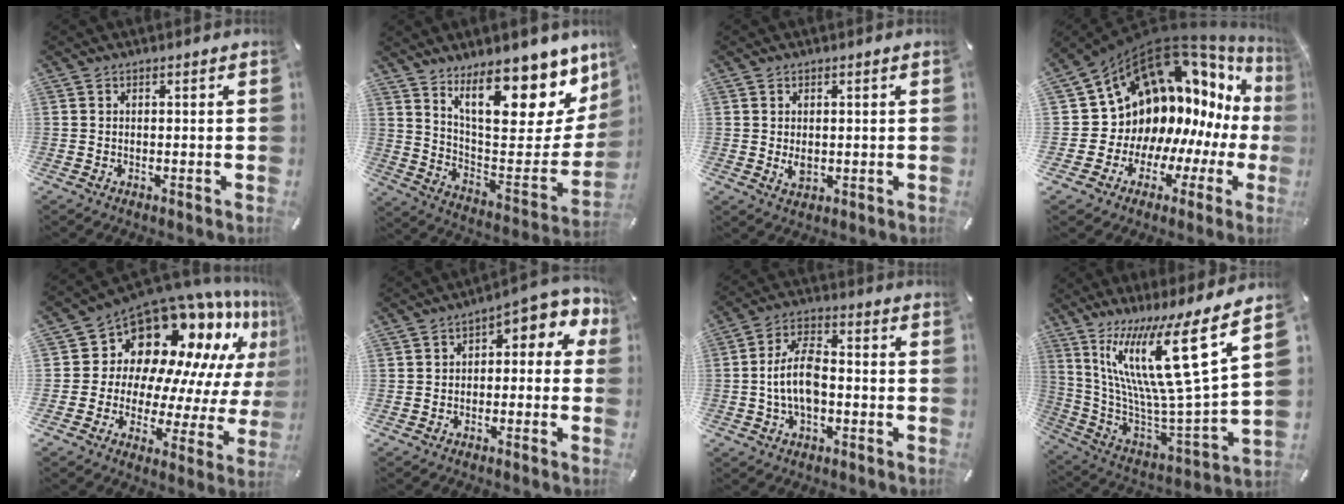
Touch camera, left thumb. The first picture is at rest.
{"total": 21.8, "force": [15.2, 8.4, 13.2], "torque": [-0.165, -0.123, 0.253]}
{"total": 2.6, "force": [0.2, 1.8, 1.9], "torque": [-0.034, -0.003, 0.001]}
{"total": 16.0, "force": [7.8, 11.9, 7.3], "torque": [-0.091, -0.108, 0.176]}
{"total": 16.0, "force": [12.1, 9.1, 5.3], "torque": [-0.072, -0.130, 0.209]}
{"total": 4.5, "force": [-0.3, 3.0, 3.3], "torque": [-0.050, -0.006, -0.013]}
{"total": 9.8, "force": [-1.6, 5.6, 7.9], "torque": [-0.166, 0.012, -0.031]}
{"total": 25.6, "force": [11.5, 6.3, 22.0], "torque": [-0.418, -0.085, 0.184]}